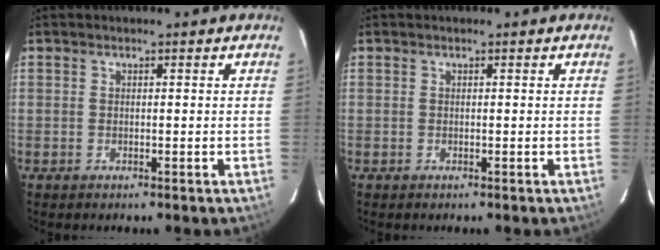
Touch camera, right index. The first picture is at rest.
{"total": 0.0}